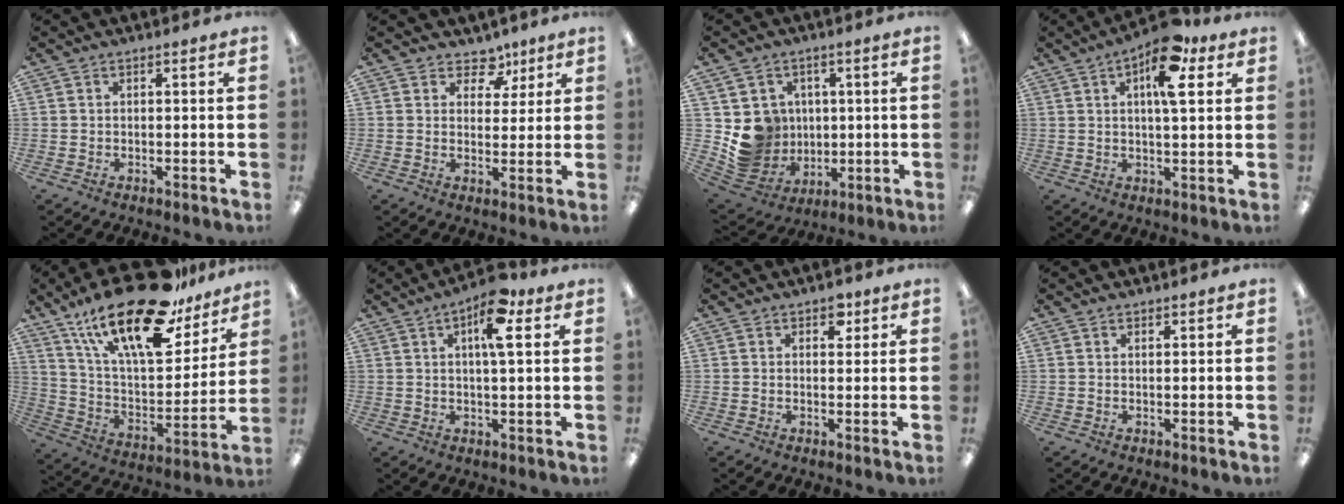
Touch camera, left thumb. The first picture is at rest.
{"total": 6.5, "force": [4.1, 4.5, 2.2], "torque": [-0.020, -0.022, 0.070]}
{"total": 10.1, "force": [1.4, 9.8, 1.6], "torque": [-0.055, -0.013, 0.042]}
{"total": 12.4, "force": [6.0, 4.8, 9.8], "torque": [-0.142, -0.018, 0.096]}
{"total": 27.6, "force": [18.4, 10.8, 17.5], "torque": [-0.295, -0.103, 0.312]}
{"total": 9.4, "force": [4.3, 2.9, 7.8], "torque": [-0.119, -0.006, 0.065]}
{"total": 3.3, "force": [2.0, 2.1, 1.7], "torque": [-0.012, -0.005, 0.030]}
{"total": 0.8, "force": [0.7, 0.4, 0.2], "torque": [-0.003, 0.001, 0.013]}